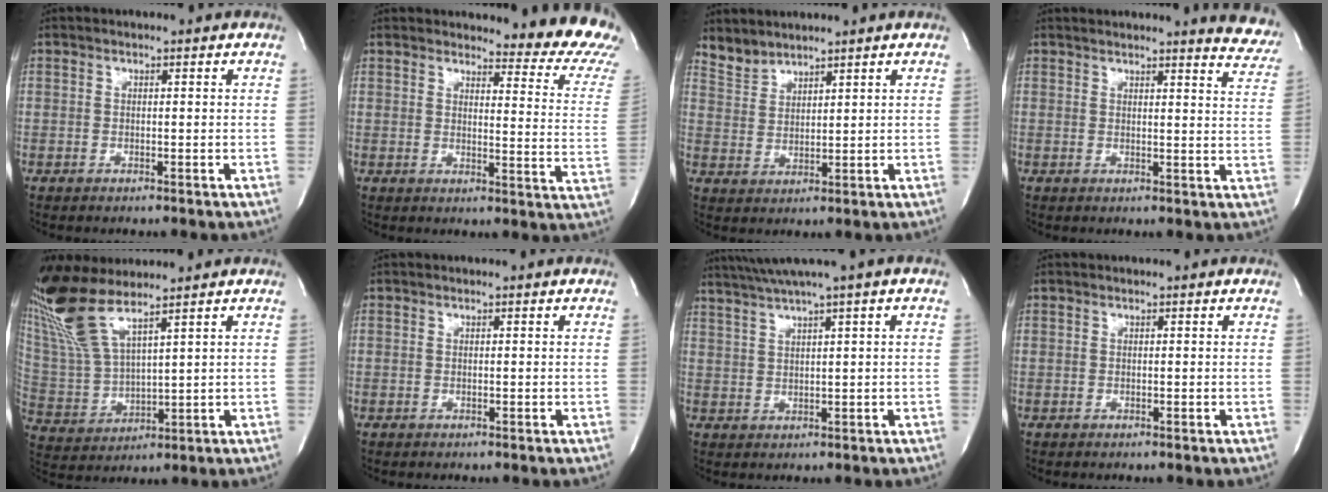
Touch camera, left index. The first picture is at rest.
{"total": 14.5, "force": [13.8, 1.7, 4.0], "torque": [-0.024, -0.098, 0.131]}
{"total": 4.2, "force": [4.0, 1.1, 0.0], "torque": [-0.005, 0.011, 0.089]}
{"total": 10.1, "force": [9.8, 1.0, 2.6], "torque": [-0.009, -0.041, 0.085]}
{"total": 12.9, "force": [9.6, 2.8, 8.2], "torque": [-0.194, 0.001, 0.200]}
{"total": 0.0}
{"total": 5.6, "force": [4.0, -1.4, 3.6], "torque": [-0.077, 0.016, 0.079]}
{"total": 0.0}